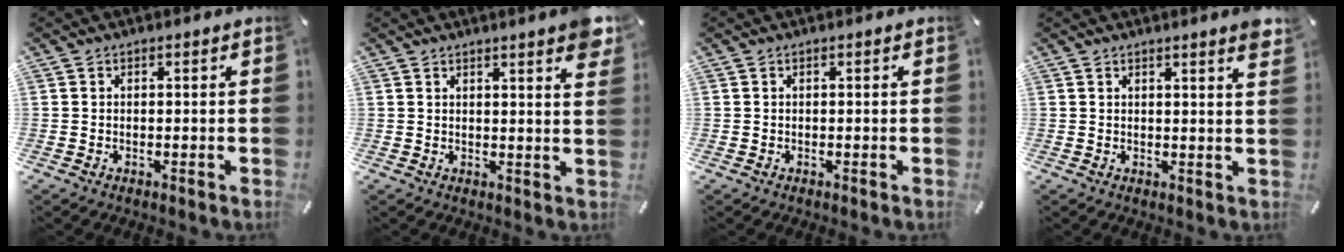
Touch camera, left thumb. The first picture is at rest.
{"total": 4.8, "force": [3.3, 0.5, 3.4], "torque": [-0.050, -0.022, 0.054]}
{"total": 0.0}
{"total": 3.5, "force": [2.3, 0.0, 2.6], "torque": [-0.038, -0.018, 0.036]}